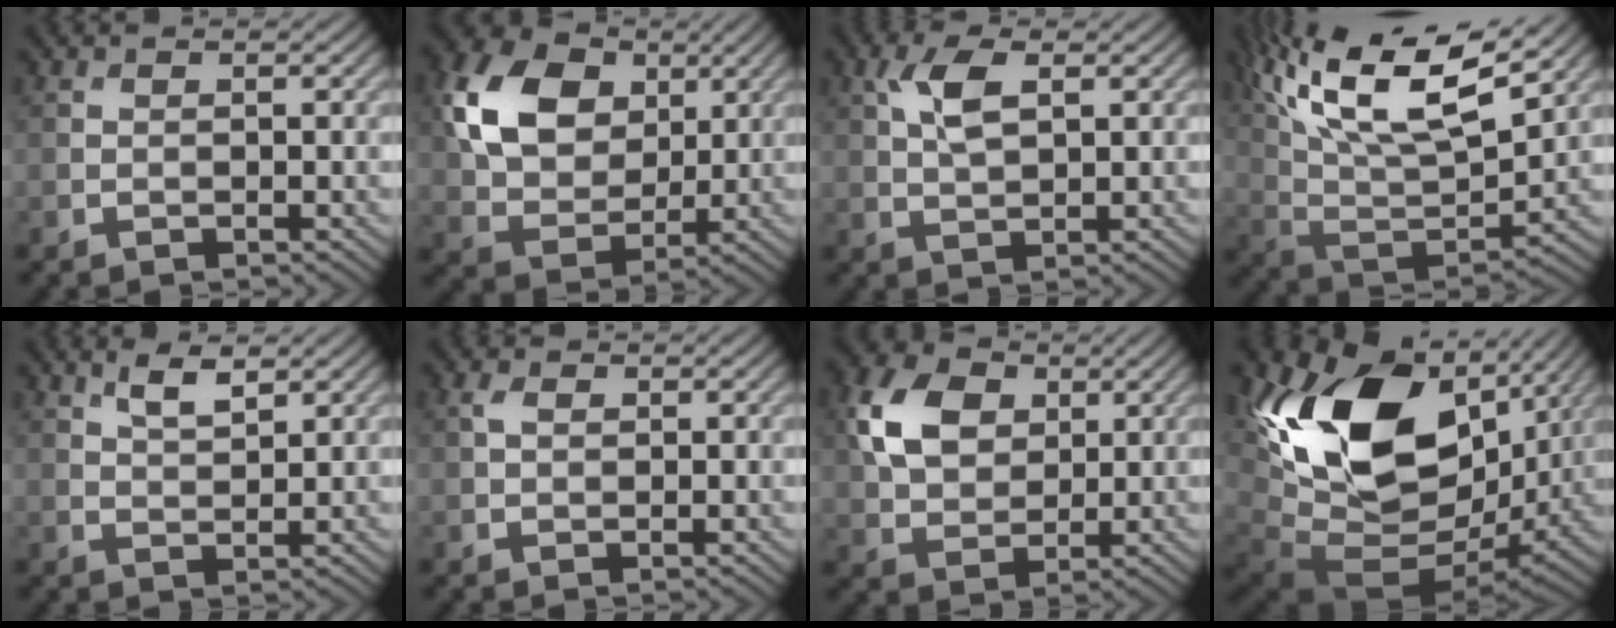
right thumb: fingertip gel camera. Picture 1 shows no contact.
{"total": 11.1, "force": [3.5, 8.1, 6.8], "torque": [-0.158, 0.014, 0.054]}
{"total": 4.7, "force": [1.7, 2.1, 3.8], "torque": [-0.091, 0.007, 0.033]}
{"total": 17.7, "force": [10.0, 6.6, 13.1], "torque": [-0.289, 0.022, 0.170]}
{"total": 3.3, "force": [2.1, 1.0, 2.4], "torque": [-0.054, 0.000, 0.043]}
{"total": 1.5, "force": [0.6, 0.9, 1.0], "torque": [-0.025, 0.004, 0.009]}
{"total": 8.3, "force": [2.6, 5.9, 5.2], "torque": [-0.128, 0.011, 0.043]}
{"total": 19.4, "force": [4.7, 12.3, 14.3], "torque": [-0.296, -0.031, 0.109]}